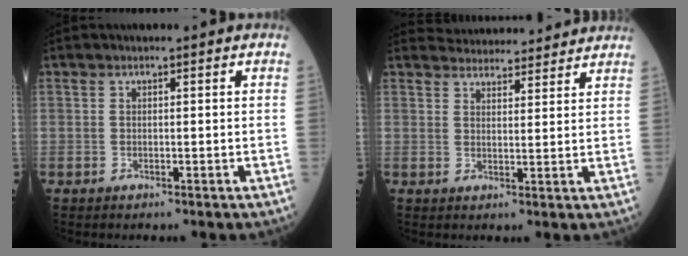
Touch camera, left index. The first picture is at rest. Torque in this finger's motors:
{"motor_torque": [-0.73, -1.41, -0.06, -0.07]}